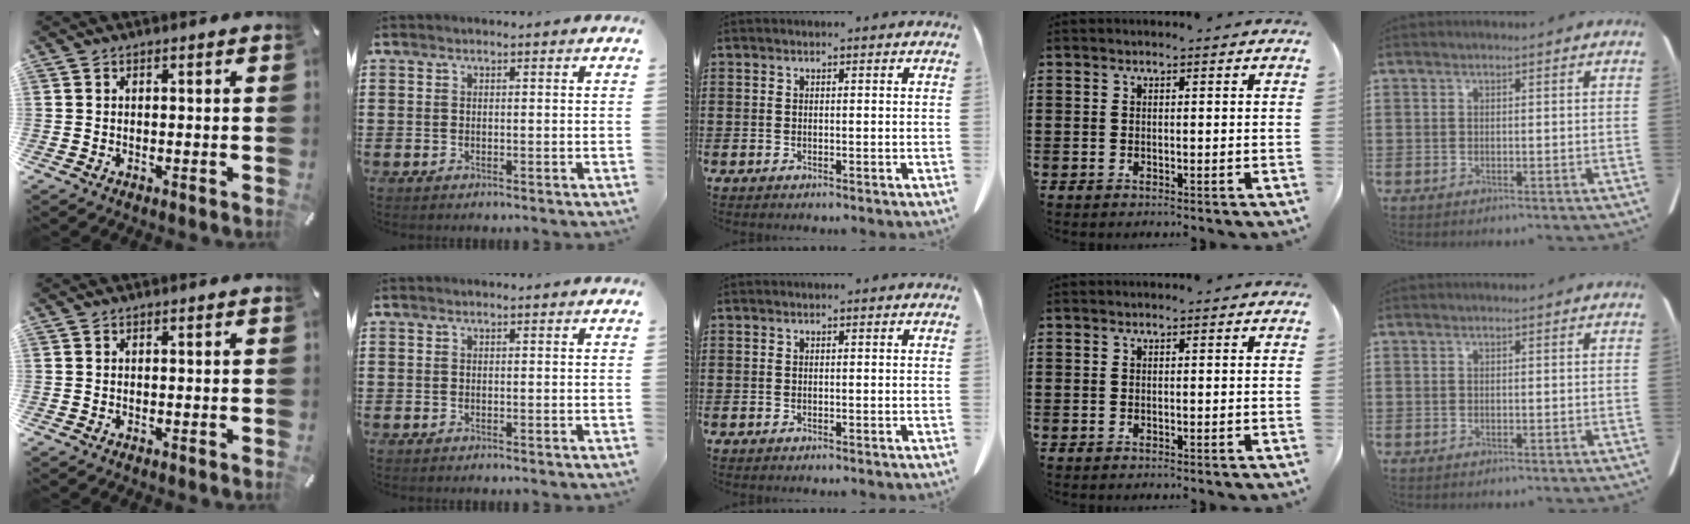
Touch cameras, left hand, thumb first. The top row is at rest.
{}